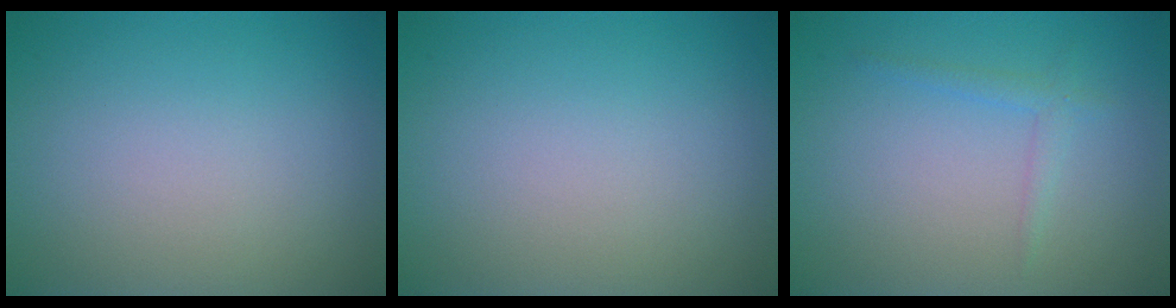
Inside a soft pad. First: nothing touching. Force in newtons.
{"total": 0.0}
{"total": 1.2, "press": 1.2, "slide": 0.1}